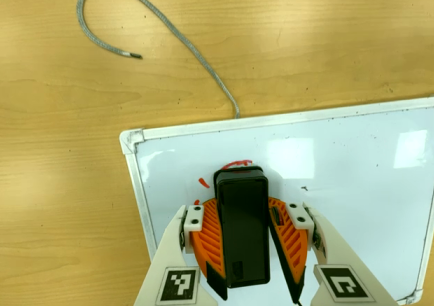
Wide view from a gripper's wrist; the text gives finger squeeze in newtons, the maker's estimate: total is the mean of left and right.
{"total": 17.3, "left": 20.5, "right": 14.1}